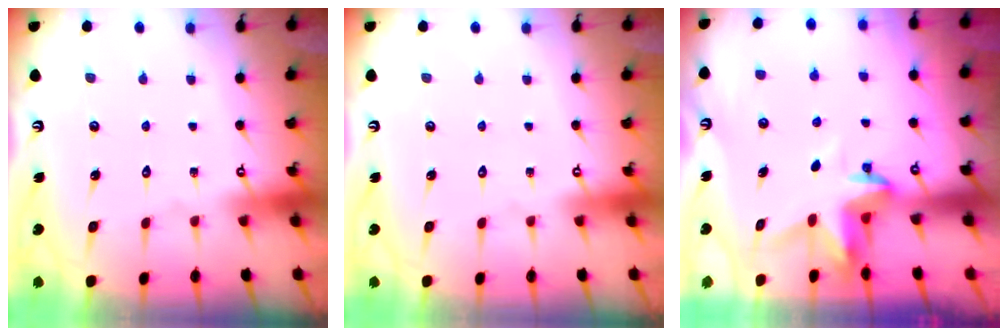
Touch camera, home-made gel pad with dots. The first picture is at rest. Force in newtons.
{"total": 0.0}
{"total": 3.8, "press": 3.8, "slide": 0.3}